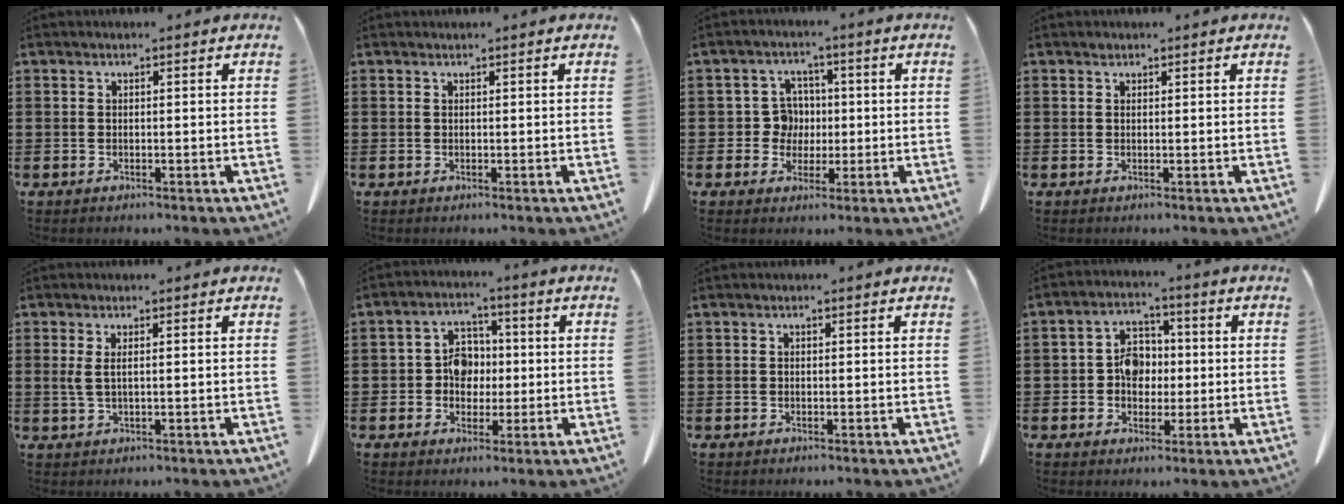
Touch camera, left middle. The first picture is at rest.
{"total": 0.0}
{"total": 5.1, "force": [0.1, 4.7, 1.8], "torque": [-0.044, 0.012, -0.001]}
{"total": 0.5, "force": [0.3, 0.4, 0.1], "torque": [-0.005, 0.002, 0.007]}
{"total": 1.8, "force": [0.4, 0.2, 1.7], "torque": [-0.045, -0.004, 0.006]}
{"total": 5.2, "force": [0.1, 4.6, 2.5], "torque": [-0.056, 0.012, -0.003]}
{"total": 0.0}
{"total": 5.7, "force": [-0.1, 4.6, 3.4], "torque": [-0.070, 0.013, -0.006]}